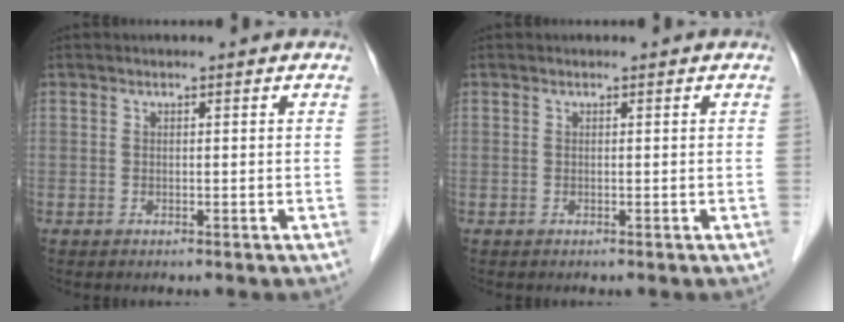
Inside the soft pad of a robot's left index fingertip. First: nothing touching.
{"total": 0.0}